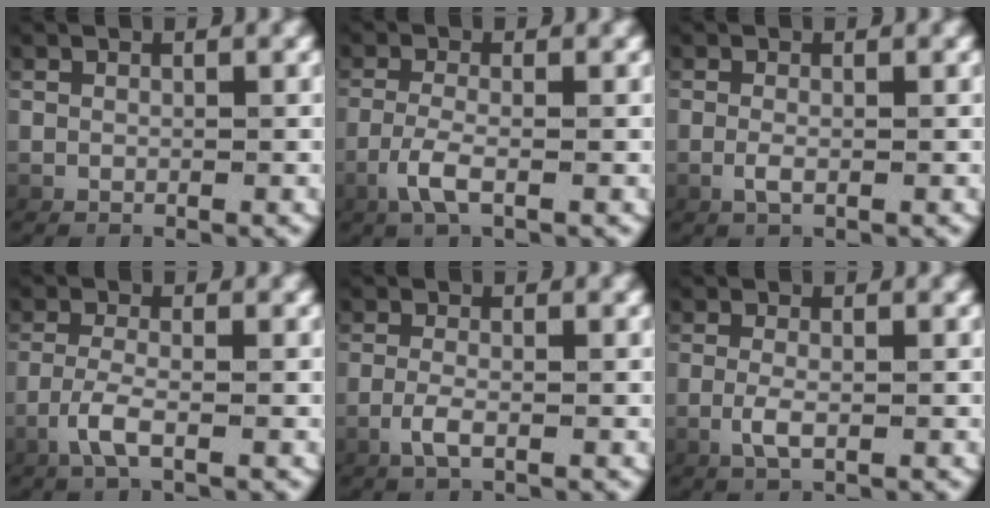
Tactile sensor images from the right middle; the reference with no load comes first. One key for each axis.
{"total": 2.4, "fx": -1.0, "fy": 0.0, "fz": 2.2, "tx": -0.061, "ty": -0.019, "tz": -0.007}
{"total": 0.9, "fx": -0.5, "fy": 0.0, "fz": 0.8, "tx": -0.033, "ty": -0.016, "tz": 0.000}
{"total": 2.4, "fx": -1.1, "fy": -0.1, "fz": 2.2, "tx": -0.058, "ty": -0.017, "tz": -0.009}
{"total": 1.7, "fx": -0.8, "fy": 0.0, "fz": 1.5, "tx": -0.045, "ty": -0.015, "tz": -0.006}
{"total": 1.6, "fx": -0.4, "fy": 0.0, "fz": 1.5, "tx": -0.047, "ty": -0.017, "tz": 0.003}